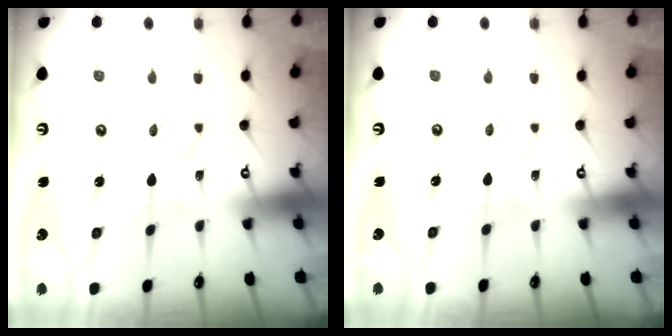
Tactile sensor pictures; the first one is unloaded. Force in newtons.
{"total": 1.1, "press": 1.1, "slide": 0.2}